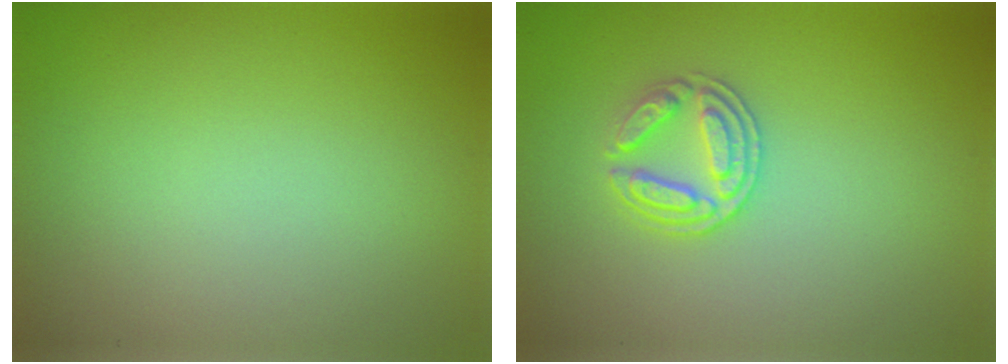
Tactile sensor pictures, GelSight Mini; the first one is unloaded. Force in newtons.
{"total": 2.8, "press": 2.7, "slide": 0.6}